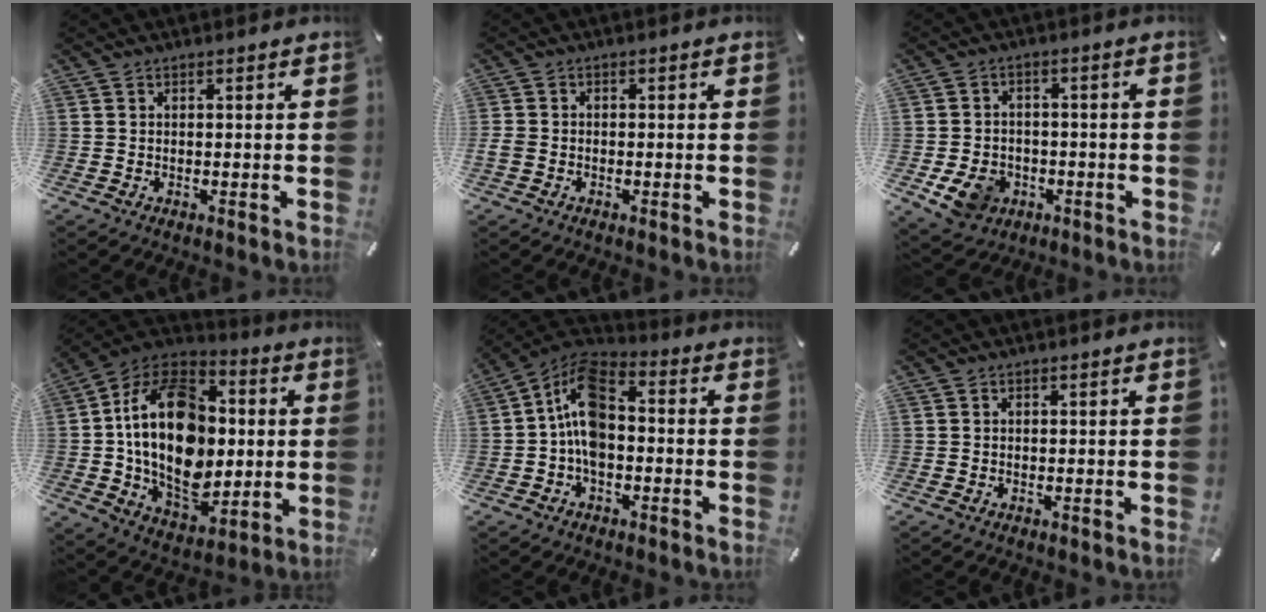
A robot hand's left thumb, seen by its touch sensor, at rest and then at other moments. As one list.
[{"total": 1.7, "force": [-0.9, 1.3, 0.8], "torque": [-0.012, 0.005, -0.017]}, {"total": 8.2, "force": [-3.0, 6.8, 3.6], "torque": [-0.075, 0.014, -0.056]}, {"total": 25.1, "force": [0.5, 17.7, 17.9], "torque": [-0.336, -0.008, 0.013]}, {"total": 10.8, "force": [-1.4, 6.6, 8.4], "torque": [-0.181, 0.002, -0.026]}, {"total": 0.0}]